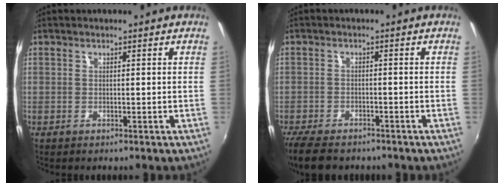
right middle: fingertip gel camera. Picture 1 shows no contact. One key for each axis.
{"total": 7.4, "fx": -6.1, "fy": 2.7, "fz": 3.3, "tx": -0.087, "ty": -0.021, "tz": -0.106}